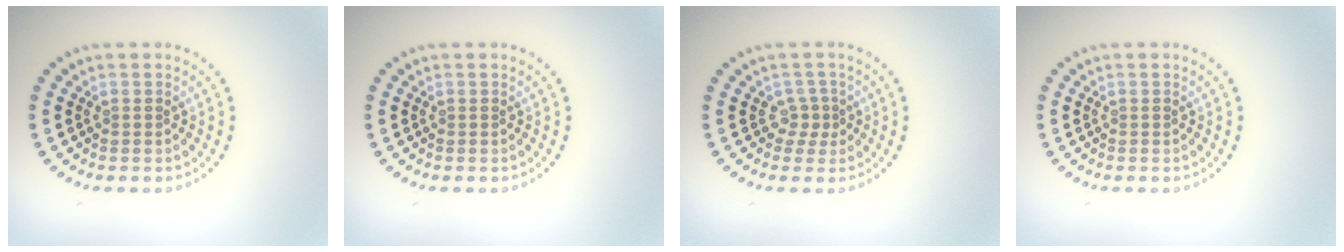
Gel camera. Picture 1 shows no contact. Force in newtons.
{"total": 0.0}
{"total": 1.5, "press": 1.0, "slide": 1.1}
{"total": 0.0}